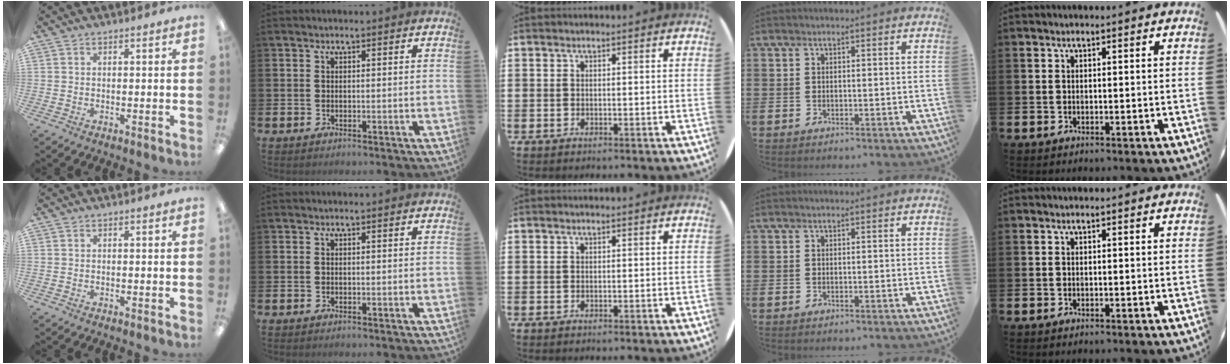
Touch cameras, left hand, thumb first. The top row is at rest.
{}